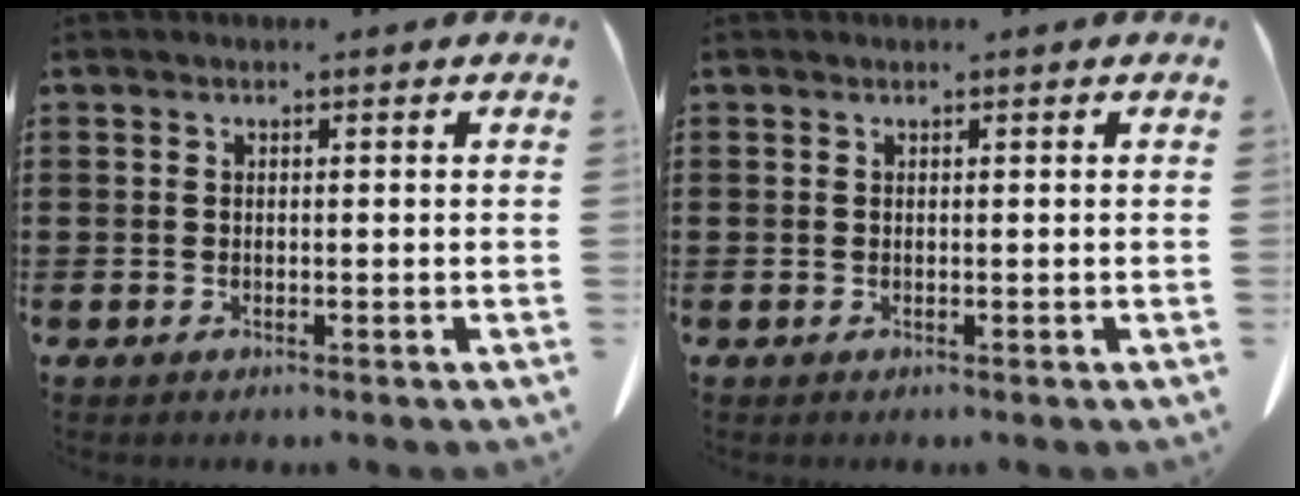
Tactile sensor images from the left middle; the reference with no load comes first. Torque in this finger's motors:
{"motor_torque": [0.11, 0.05, -0.07, 0.00]}